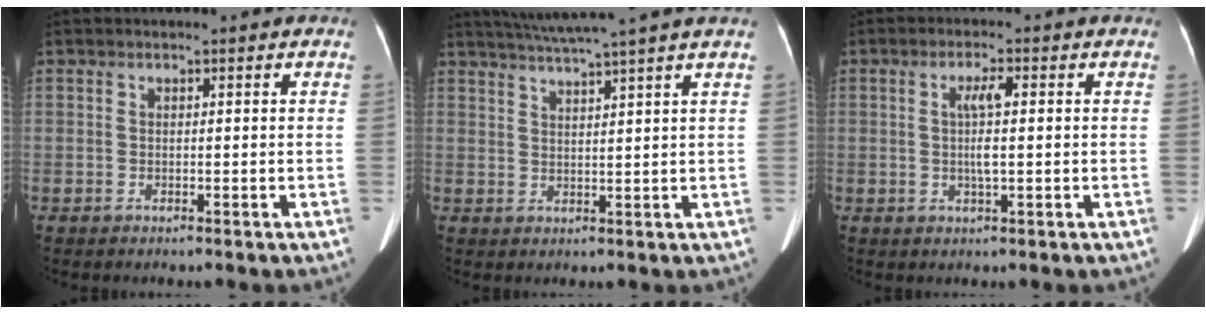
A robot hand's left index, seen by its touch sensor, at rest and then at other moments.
{"total": 9.4, "force": [7.9, -2.2, 4.6], "torque": [-0.074, 0.010, 0.111]}
{"total": 3.8, "force": [0.2, 0.2, 3.8], "torque": [-0.077, 0.001, 0.005]}